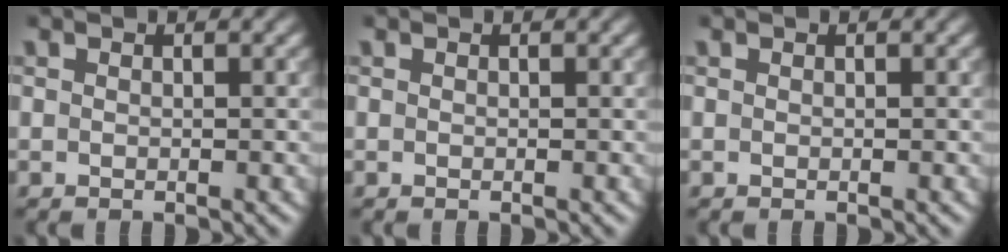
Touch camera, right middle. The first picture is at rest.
{"total": 0.0}
{"total": 0.0}